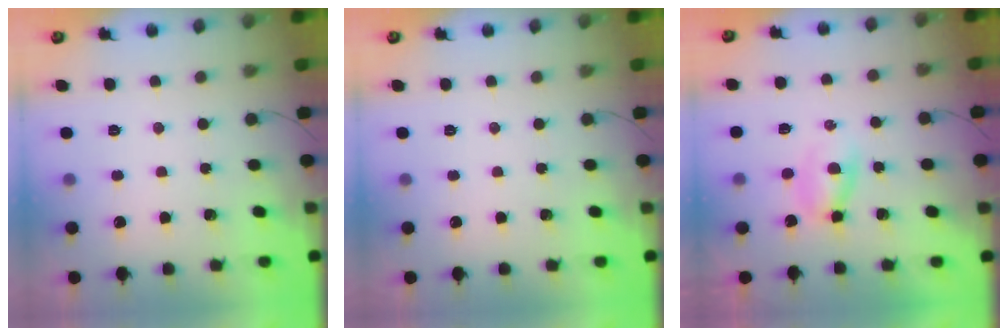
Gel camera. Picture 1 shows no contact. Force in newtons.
{"total": 0.0}
{"total": 2.2, "press": 2.0, "slide": 1.0}